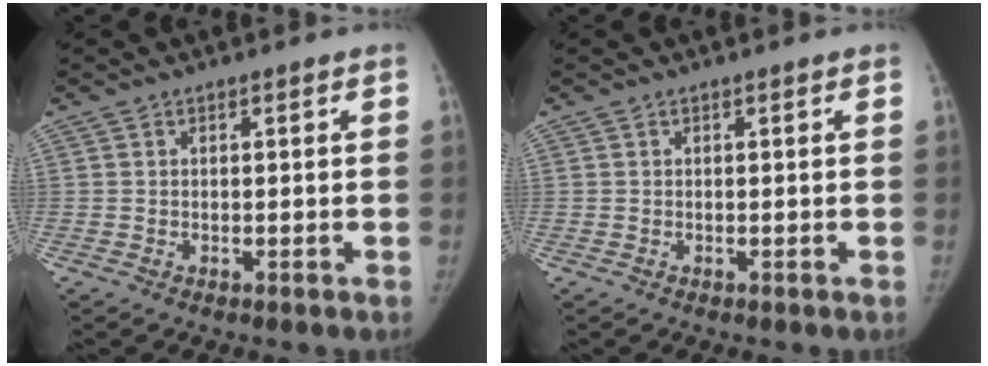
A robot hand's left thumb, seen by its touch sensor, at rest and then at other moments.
{"total": 0.0}